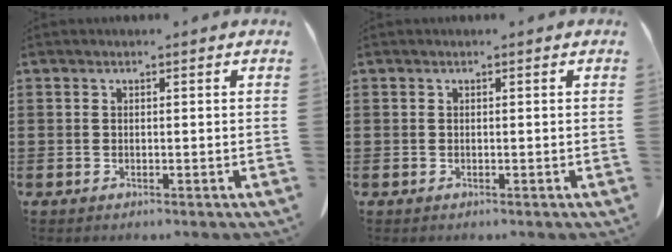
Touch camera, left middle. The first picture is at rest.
{"total": 0.0}